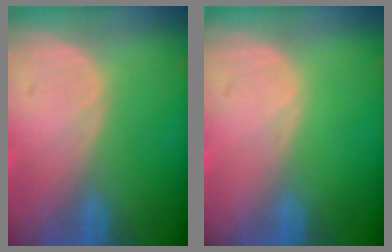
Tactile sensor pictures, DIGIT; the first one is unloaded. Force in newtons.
{"total": 0.0}